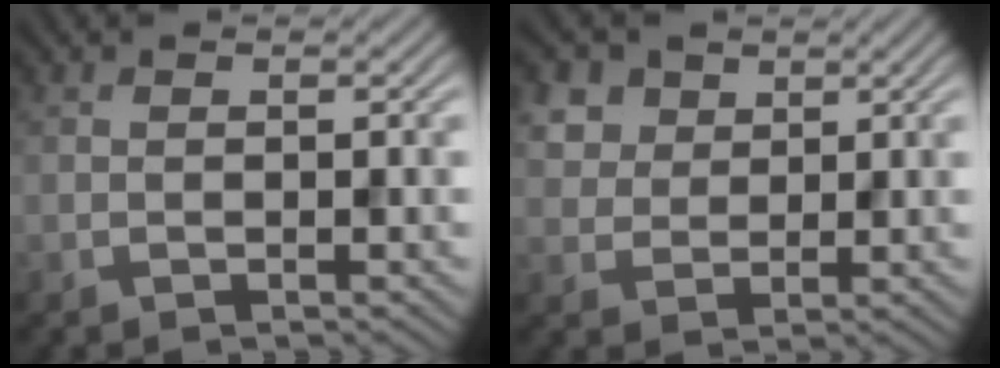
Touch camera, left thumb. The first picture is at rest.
{"total": 5.0, "force": [2.7, 3.8, 2.0], "torque": [-0.069, -0.004, 0.055]}